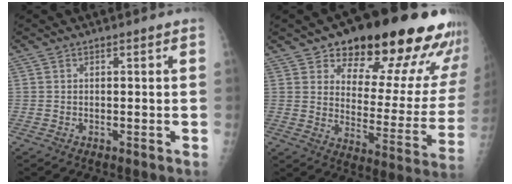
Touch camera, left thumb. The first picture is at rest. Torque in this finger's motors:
{"motor_torque": [0.59, 0.82, 1.44, -1.34, 0.26]}